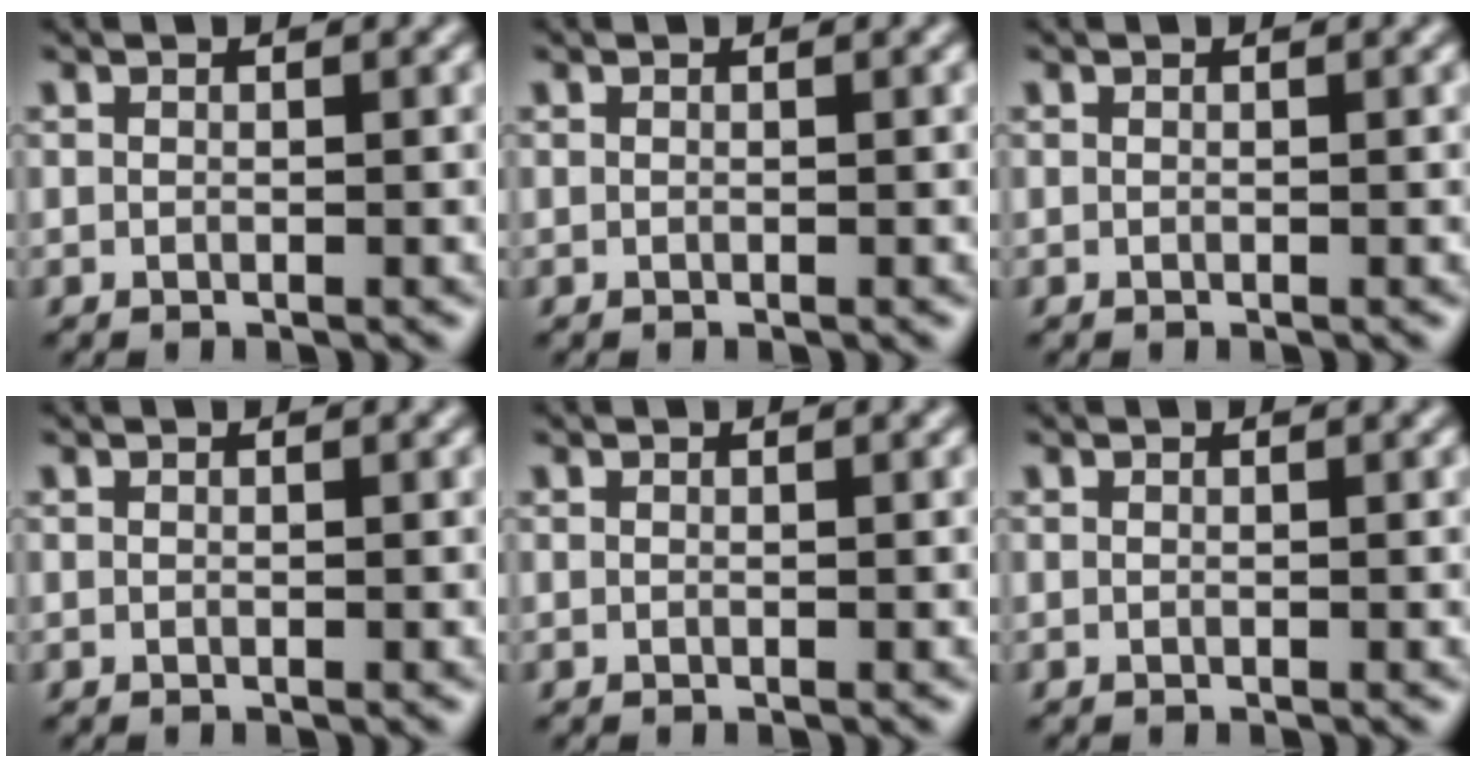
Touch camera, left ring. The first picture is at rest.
{"total": 0.0}
{"total": 0.0}
{"total": 0.0}
{"total": 0.0}
{"total": 0.0}